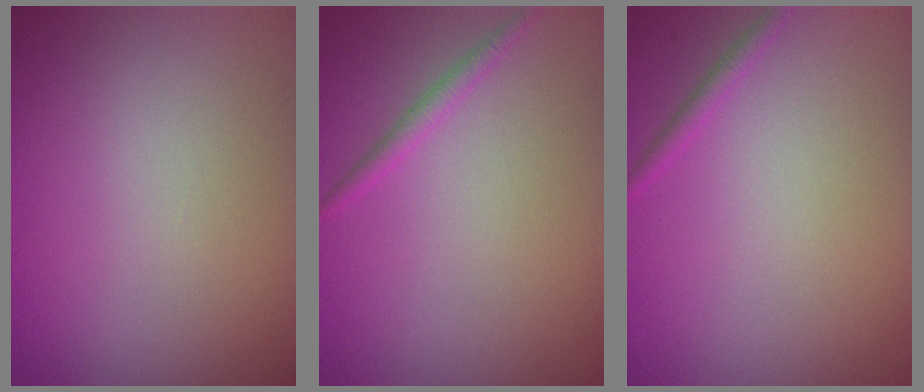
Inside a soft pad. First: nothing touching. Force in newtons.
{"total": 1.1, "press": 1.1, "slide": 0.0}
{"total": 0.9, "press": 0.9, "slide": 0.1}